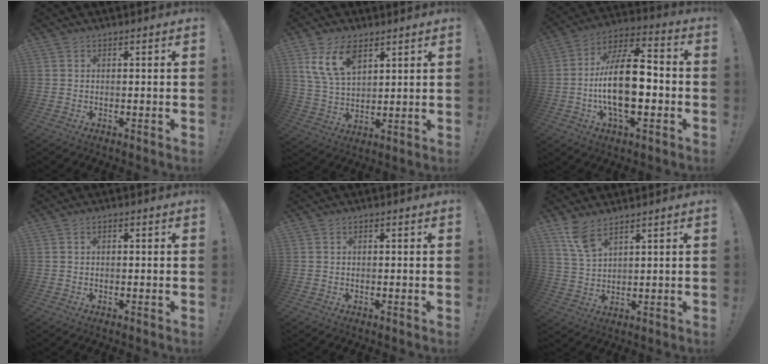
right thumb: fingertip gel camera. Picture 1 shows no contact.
{"total": 11.9, "force": [6.6, 6.5, 7.4], "torque": [-0.144, -0.018, 0.125]}
{"total": 20.2, "force": [-3.1, 9.4, 17.6], "torque": [-0.326, 0.003, -0.057]}
{"total": 1.1, "force": [-0.5, 0.7, 0.7], "torque": [-0.019, 0.008, -0.008]}
{"total": 0.7, "force": [-0.4, 0.4, 0.4], "torque": [-0.013, 0.006, -0.006]}
{"total": 6.9, "force": [5.1, 2.2, 4.1], "torque": [-0.074, -0.028, 0.095]}